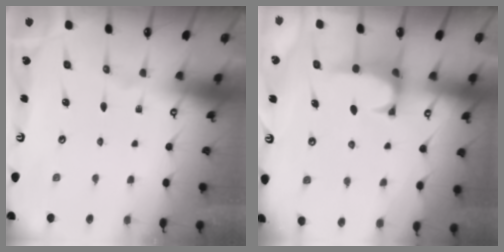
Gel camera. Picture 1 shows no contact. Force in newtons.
{"total": 1.1, "press": 0.9, "slide": 0.6}